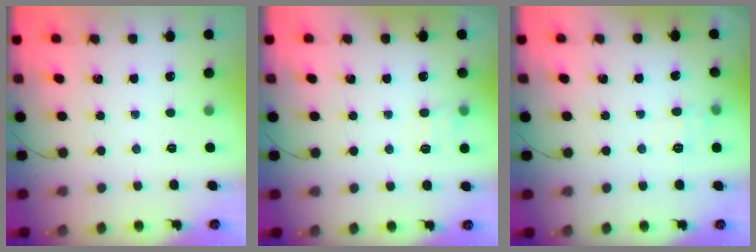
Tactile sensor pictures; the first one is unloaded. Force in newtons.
{"total": 7.3, "press": 7.0, "slide": 2.0}
{"total": 5.1, "press": 4.8, "slide": 1.7}